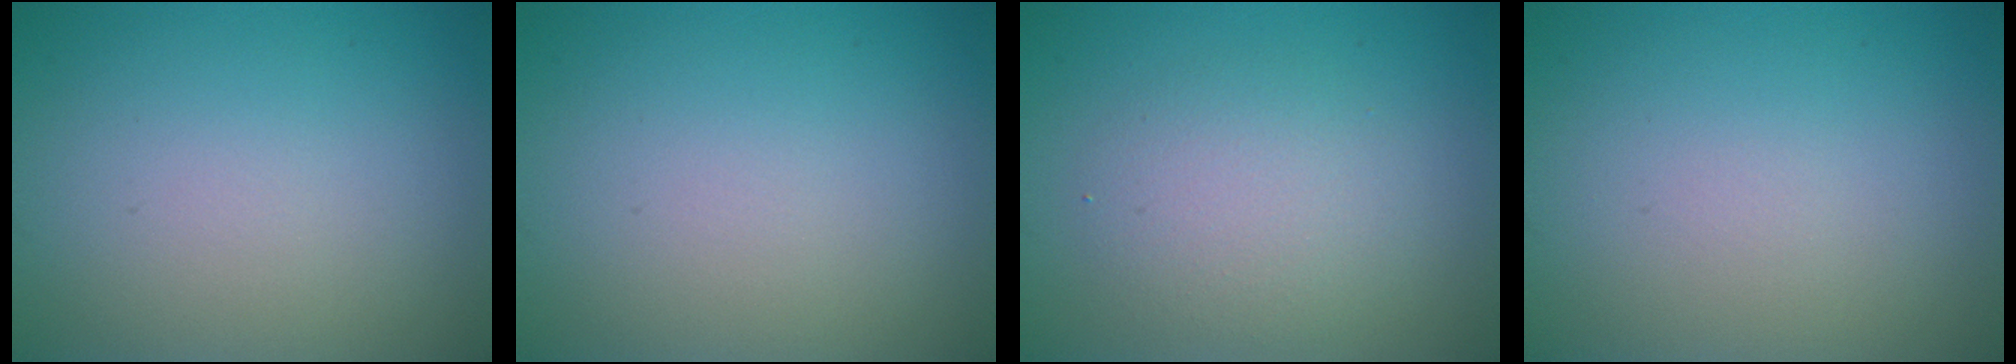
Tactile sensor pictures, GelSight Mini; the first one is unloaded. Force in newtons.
{"total": 0.0}
{"total": 3.3, "press": 3.3, "slide": 0.2}
{"total": 0.0}